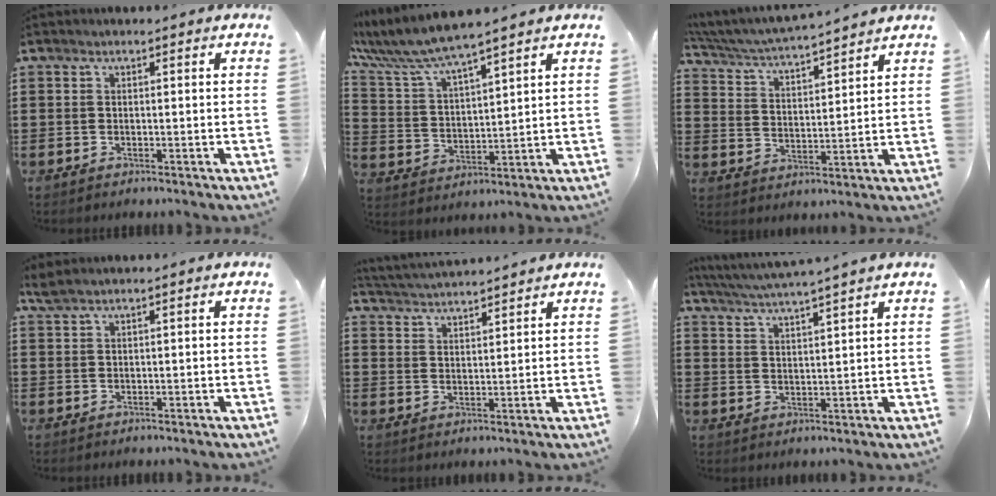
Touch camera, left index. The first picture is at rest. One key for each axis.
{"total": 6.9, "fx": 6.1, "fy": 0.2, "fz": 3.0, "tx": -0.086, "ty": -0.031, "tz": 0.105}
{"total": 4.3, "fx": 4.2, "fy": -0.1, "fz": 1.0, "tx": -0.042, "ty": -0.032, "tz": 0.066}
{"total": 1.6, "fx": 1.3, "fy": 0.2, "fz": 1.0, "tx": -0.022, "ty": 0.001, "tz": 0.023}
{"total": 3.0, "fx": 3.0, "fy": -0.4, "fz": -0.1, "tx": -0.010, "ty": -0.015, "tz": 0.051}
{"total": 3.4, "fx": 3.2, "fy": -0.9, "fz": 0.9, "tx": -0.031, "ty": -0.020, "tz": 0.053}